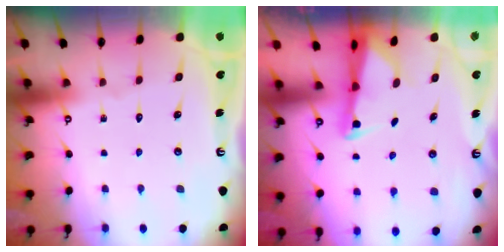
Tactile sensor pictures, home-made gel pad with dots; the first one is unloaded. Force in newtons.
{"total": 2.3, "press": 2.3, "slide": 0.5}